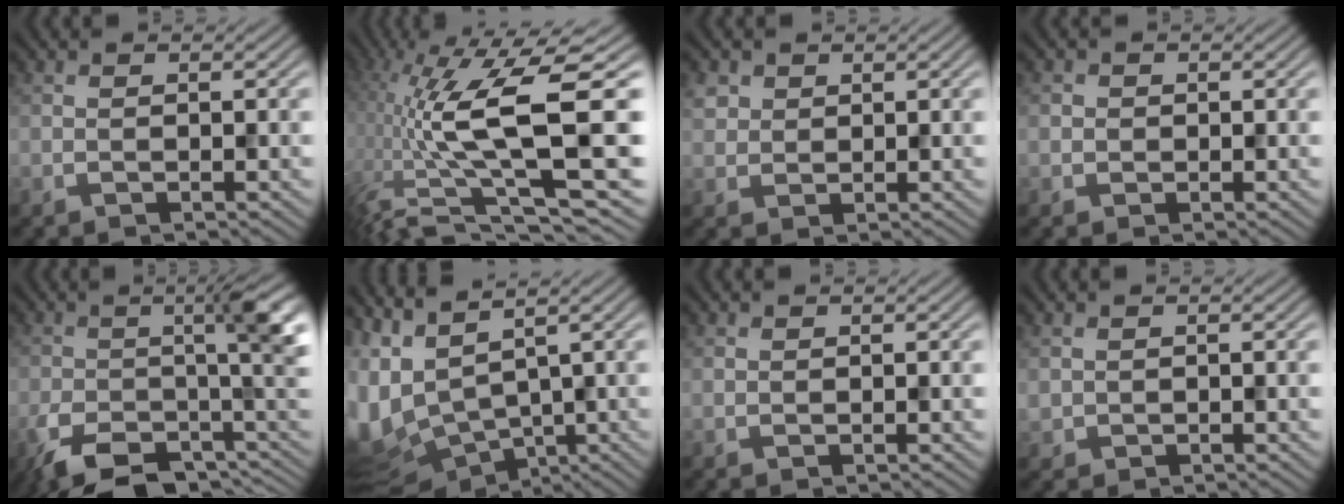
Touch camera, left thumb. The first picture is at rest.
{"total": 14.8, "force": [1.2, 3.7, 14.3], "torque": [-0.273, 0.007, 0.028]}
{"total": 2.4, "force": [1.1, 2.0, 0.7], "torque": [-0.025, 0.000, 0.024]}
{"total": 1.3, "force": [0.1, 1.3, 0.2], "torque": [0.002, -0.003, 0.000]}
{"total": 11.3, "force": [-4.9, 3.8, 9.4], "torque": [-0.156, -0.029, -0.083]}
{"total": 9.4, "force": [0.7, 5.6, 7.5], "torque": [-0.204, -0.025, 0.049]}
{"total": 0.6, "force": [0.5, 0.3, 0.1], "torque": [-0.003, -0.001, 0.014]}
{"total": 1.1, "force": [0.5, 1.0, 0.2], "torque": [-0.010, -0.005, 0.013]}